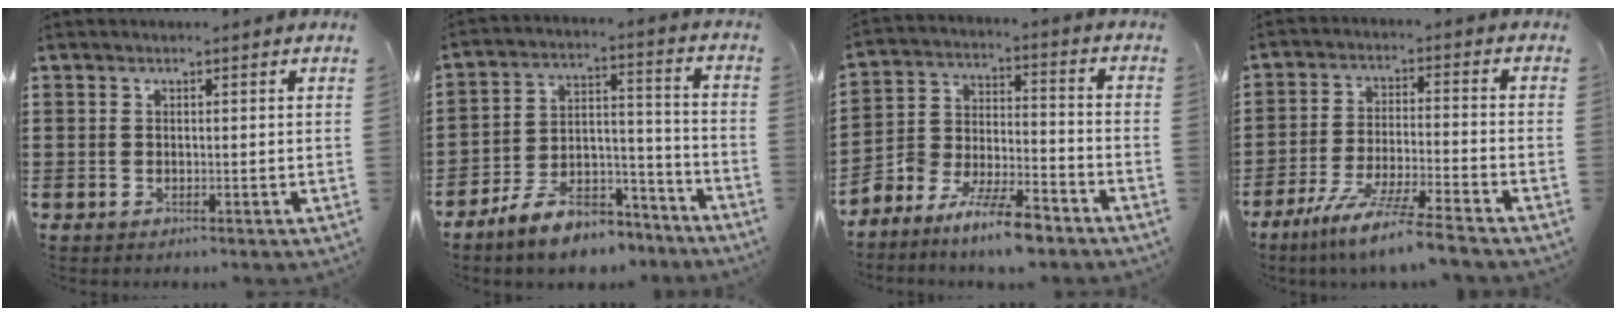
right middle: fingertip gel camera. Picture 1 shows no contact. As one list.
[{"total": 9.1, "force": [-7.8, 3.0, 3.7], "torque": [-0.065, 0.033, -0.149]}, {"total": 8.8, "force": [-8.0, 1.5, 3.4], "torque": [-0.064, 0.016, -0.155]}, {"total": 8.1, "force": [-6.9, -0.7, 4.1], "torque": [-0.085, -0.014, -0.135]}]